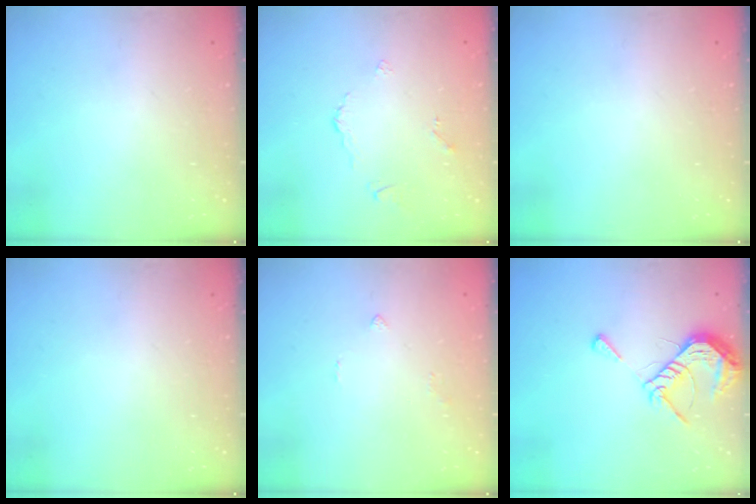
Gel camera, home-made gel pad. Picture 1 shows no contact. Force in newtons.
{"total": 2.7, "press": 2.6, "slide": 0.6}
{"total": 0.0}
{"total": 0.0}
{"total": 1.6, "press": 1.5, "slide": 0.6}
{"total": 8.5, "press": 8.5, "slide": 1.0}